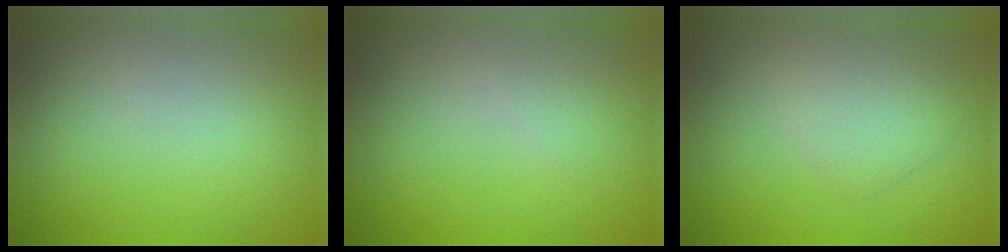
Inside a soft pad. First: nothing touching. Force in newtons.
{"total": 0.8, "press": 0.8, "slide": 0.1}
{"total": 2.8, "press": 2.8, "slide": 0.1}